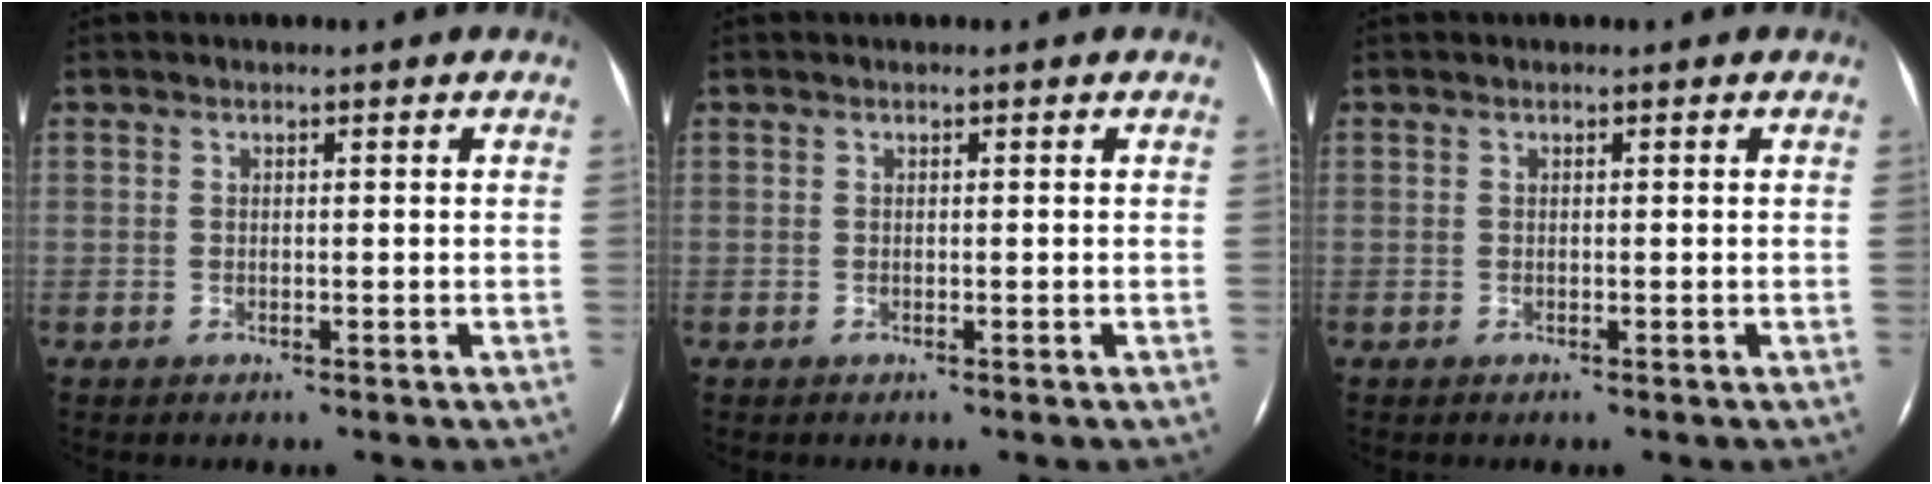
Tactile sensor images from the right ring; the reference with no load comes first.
{"total": 0.0}
{"total": 0.0}